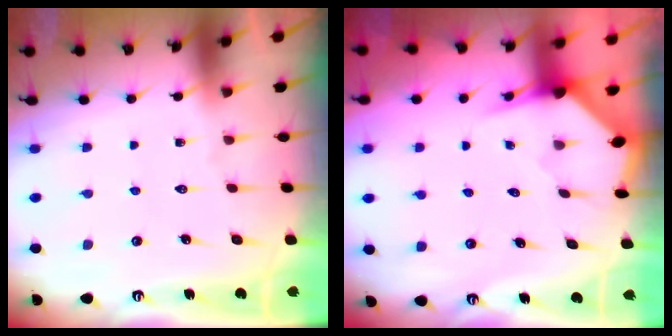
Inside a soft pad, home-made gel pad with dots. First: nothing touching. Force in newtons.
{"total": 3.3, "press": 3.2, "slide": 0.3}